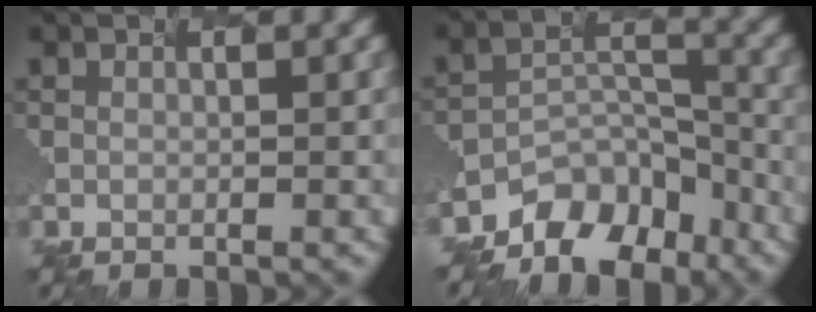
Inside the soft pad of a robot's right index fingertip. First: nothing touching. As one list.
[{"total": 8.0, "force": [-7.4, 2.6, 1.1], "torque": [-0.029, -0.011, -0.104]}]